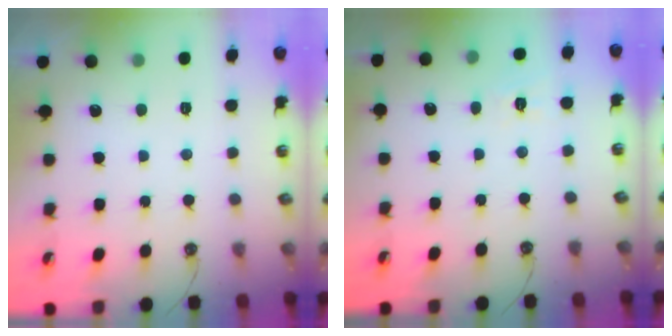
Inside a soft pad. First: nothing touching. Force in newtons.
{"total": 3.9, "press": 3.9, "slide": 0.6}